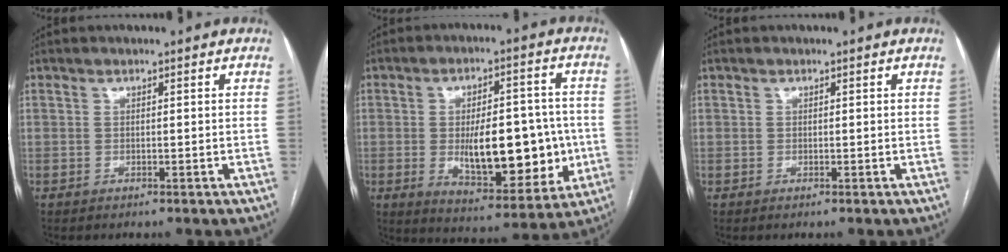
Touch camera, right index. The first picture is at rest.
{"total": 15.6, "force": [-1.9, 6.4, 14.2], "torque": [-0.208, 0.007, -0.017]}
{"total": 0.6, "force": [0.1, 0.6, -0.1], "torque": [0.008, 0.004, -0.002]}